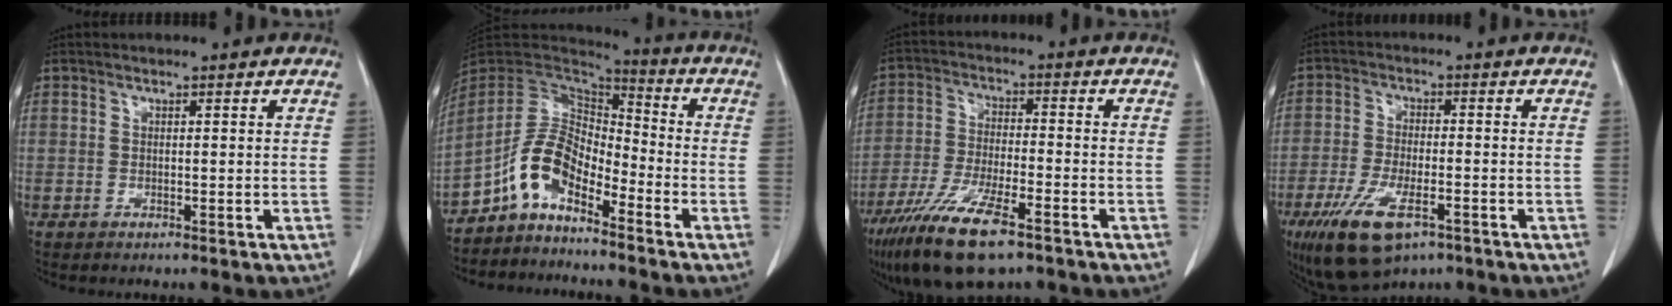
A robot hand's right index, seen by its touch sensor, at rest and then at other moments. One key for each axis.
{"total": 9.0, "fx": -5.6, "fy": 4.0, "fz": 5.8, "tx": -0.123, "ty": 0.028, "tz": -0.113}
{"total": 13.1, "fx": -8.6, "fy": 2.4, "fz": 9.5, "tx": -0.190, "ty": -0.030, "tz": -0.152}
{"total": 11.2, "fx": -6.3, "fy": 3.9, "fz": 8.4, "tx": -0.164, "ty": -0.019, "tz": -0.104}